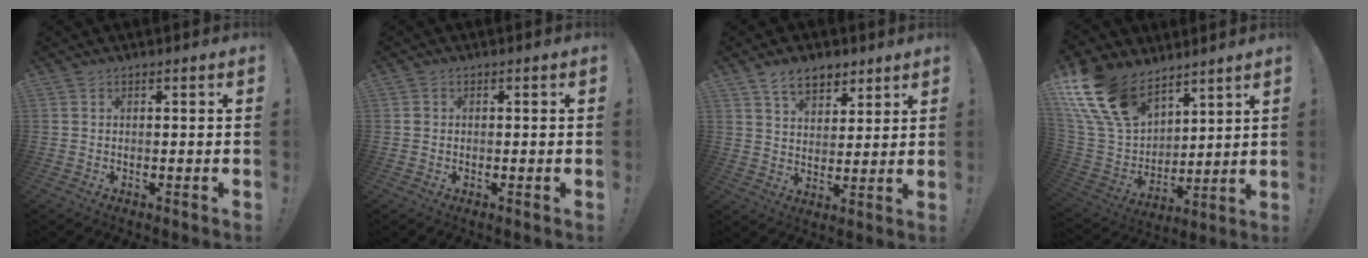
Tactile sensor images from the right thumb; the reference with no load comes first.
{"total": 1.1, "force": [-0.3, 0.9, 0.5], "torque": [-0.015, 0.009, -0.005]}
{"total": 8.9, "force": [6.0, 5.3, 3.9], "torque": [-0.063, -0.026, 0.114]}
{"total": 19.3, "force": [12.5, 11.5, 9.1], "torque": [-0.199, -0.072, 0.245]}